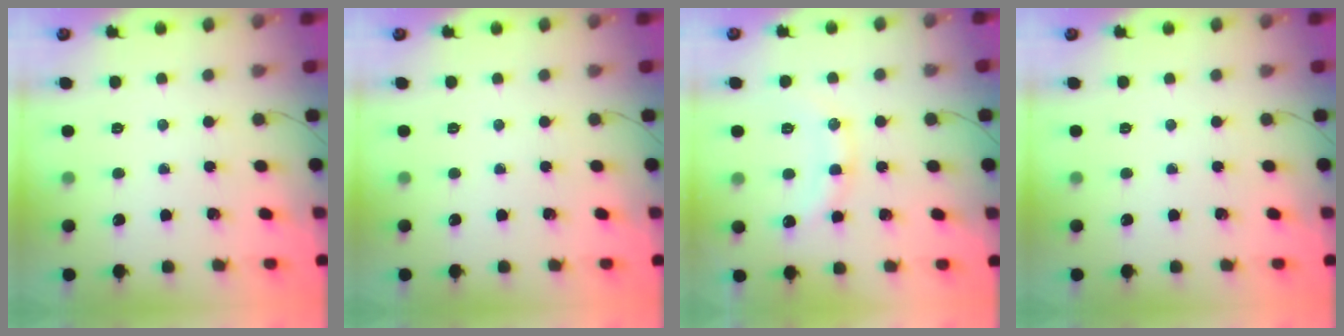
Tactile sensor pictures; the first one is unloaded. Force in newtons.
{"total": 0.0}
{"total": 12.3, "press": 12.3, "slide": 0.8}
{"total": 0.0}